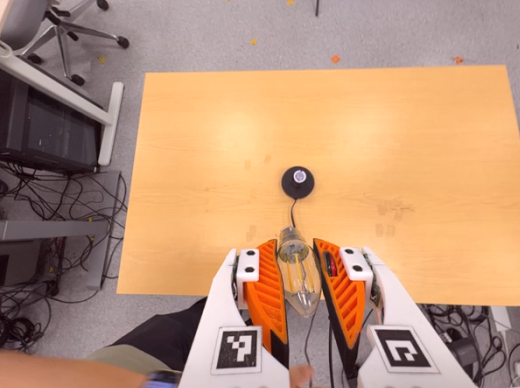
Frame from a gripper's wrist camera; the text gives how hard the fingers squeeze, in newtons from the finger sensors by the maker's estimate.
{"total": 20.2, "left": 21.7, "right": 18.7}